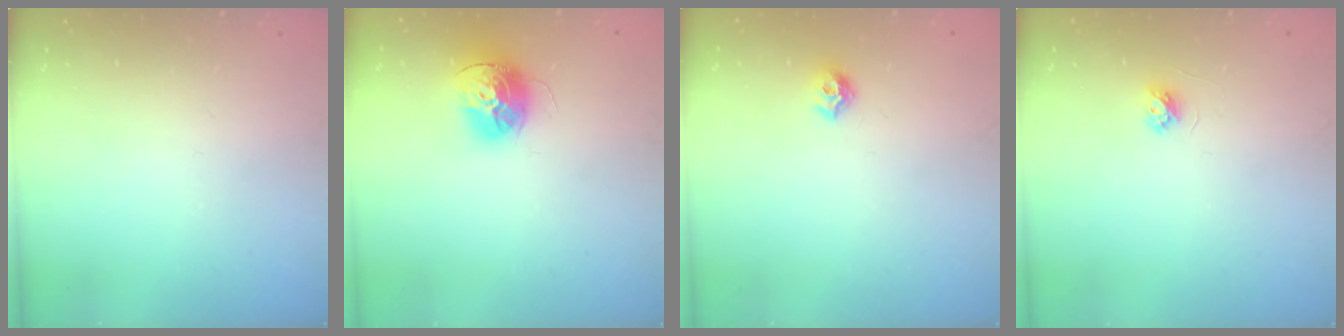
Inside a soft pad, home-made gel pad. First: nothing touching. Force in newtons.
{"total": 13.7, "press": 13.7, "slide": 1.2}
{"total": 7.2, "press": 7.2, "slide": 0.7}
{"total": 3.8, "press": 3.7, "slide": 0.5}